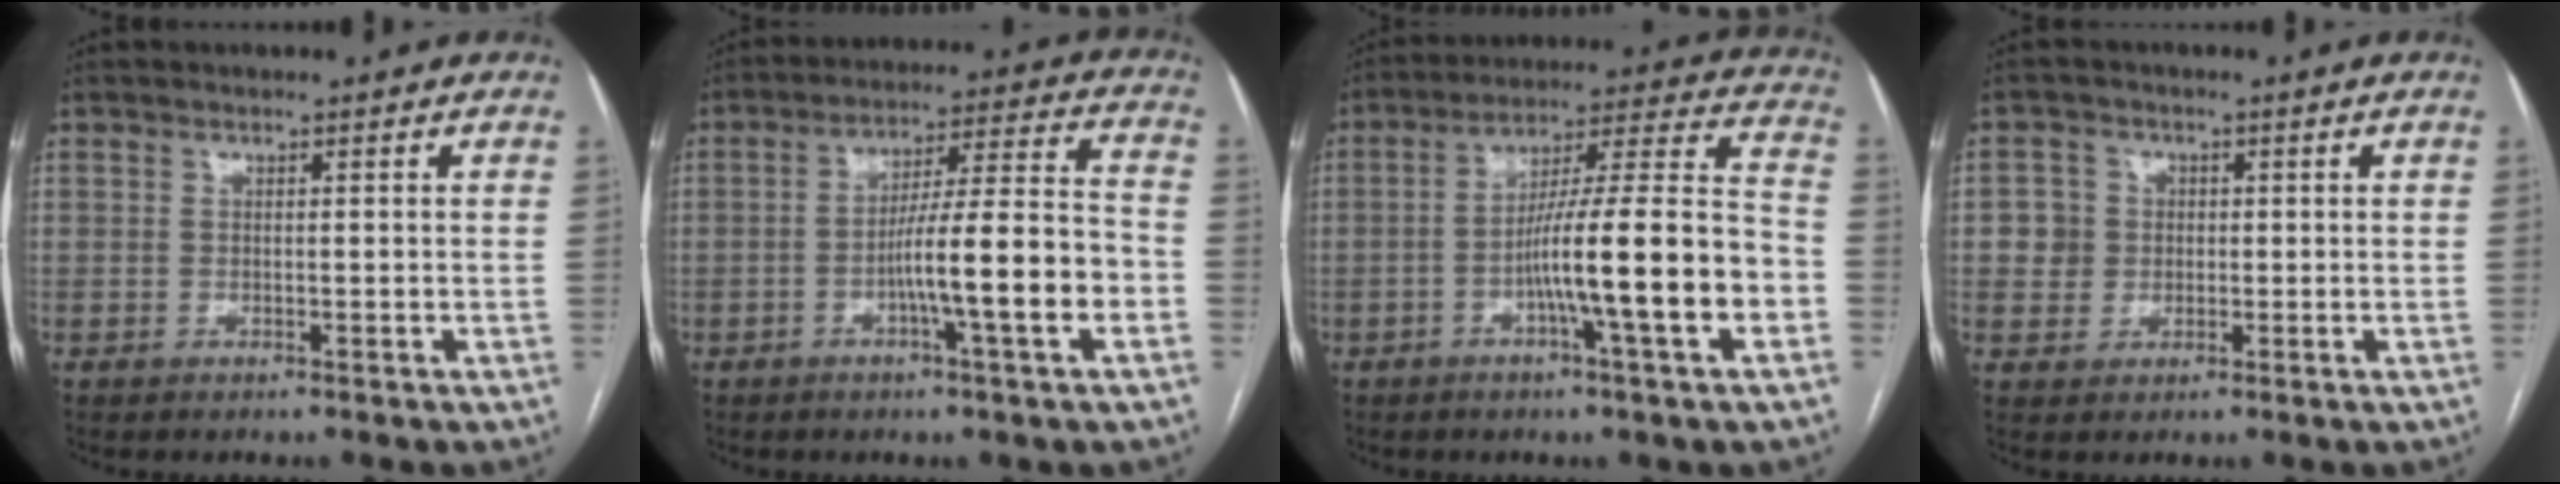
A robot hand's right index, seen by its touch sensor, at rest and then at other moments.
{"total": 13.1, "force": [-3.9, 0.2, 12.5], "torque": [-0.202, 0.011, -0.063]}
{"total": 17.0, "force": [-5.0, 0.3, 16.2], "torque": [-0.256, 0.011, -0.081]}
{"total": 4.1, "force": [0.3, 4.1, 0.6], "torque": [-0.007, 0.017, 0.010]}